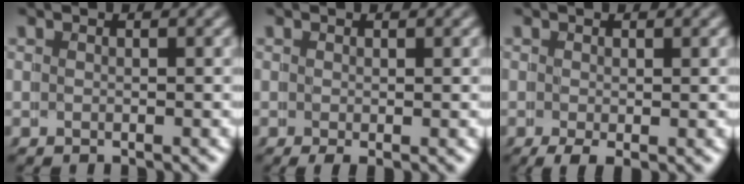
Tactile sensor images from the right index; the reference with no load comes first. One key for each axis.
{"total": 0.8, "fx": -0.4, "fy": 0.1, "fz": 0.6, "tx": -0.008, "ty": -0.004, "tz": -0.008}
{"total": 1.7, "fx": -1.0, "fy": 0.4, "fz": 1.3, "tx": -0.019, "ty": -0.009, "tz": -0.013}